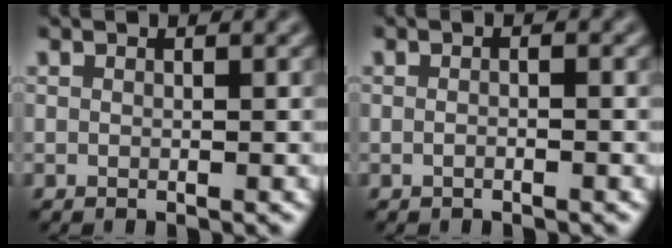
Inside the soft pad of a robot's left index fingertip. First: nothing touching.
{"total": 0.6, "force": [-0.2, 0.2, 0.6], "torque": [-0.014, -0.005, -0.009]}